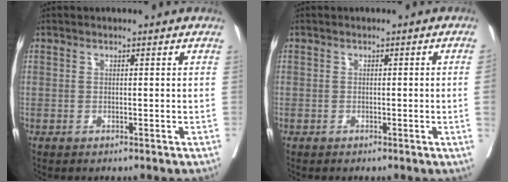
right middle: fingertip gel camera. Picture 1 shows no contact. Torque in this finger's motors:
{"motor_torque": [1.01, -1.13, -0.06, -0.21]}